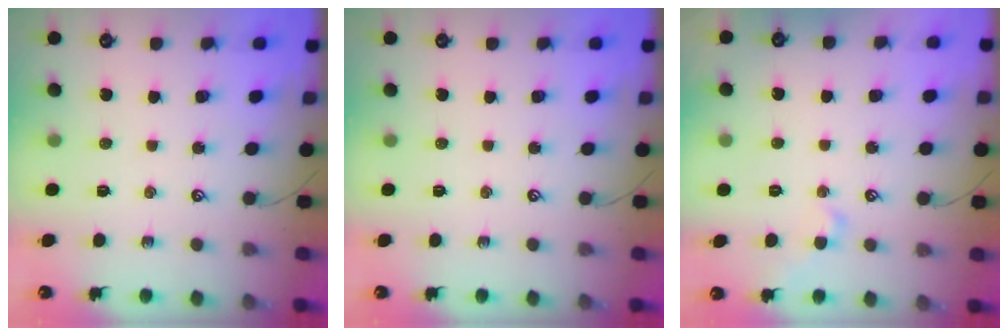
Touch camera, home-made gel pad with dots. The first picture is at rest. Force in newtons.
{"total": 0.0}
{"total": 1.3, "press": 1.0, "slide": 0.8}